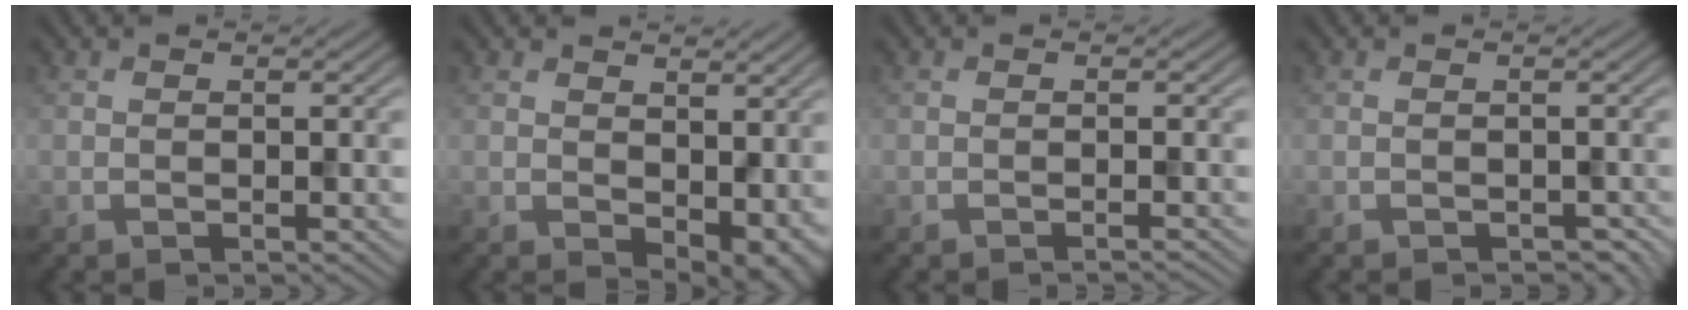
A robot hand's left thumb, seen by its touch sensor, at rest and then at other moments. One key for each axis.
{"total": 6.5, "fx": 0.5, "fy": 4.2, "fz": 4.9, "tx": -0.071, "ty": -0.026, "tz": 0.023}
{"total": 0.9, "fx": -0.7, "fy": 0.1, "fz": 0.6, "tx": -0.002, "ty": 0.000, "tz": -0.018}
{"total": 1.2, "fx": -1.0, "fy": 0.6, "fz": 0.4, "tx": -0.006, "ty": -0.009, "tz": -0.014}